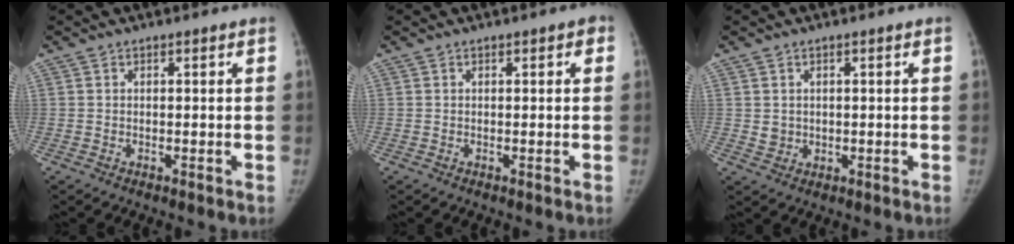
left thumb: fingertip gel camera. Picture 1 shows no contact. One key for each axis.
{"total": 1.6, "fx": 0.5, "fy": 0.8, "fz": 1.3, "tx": -0.009, "ty": 0.005, "tz": 0.003}
{"total": 2.0, "fx": 0.3, "fy": 1.9, "fz": 0.6, "tx": -0.002, "ty": -0.003, "tz": 0.012}